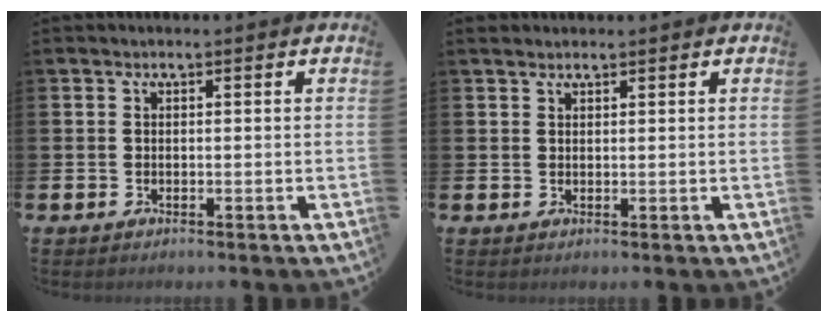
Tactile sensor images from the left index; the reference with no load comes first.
{"total": 1.3, "force": [1.3, 0.4, 0.2], "torque": [0.008, -0.003, 0.021]}